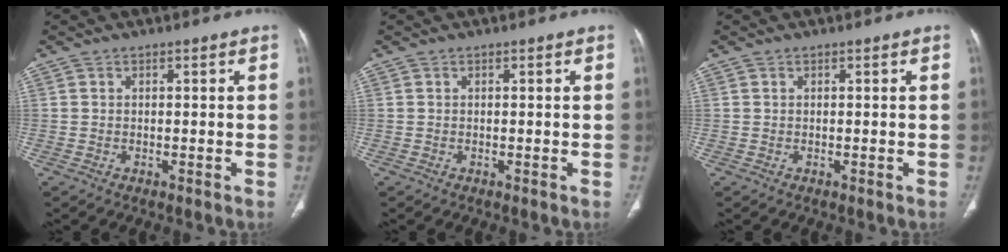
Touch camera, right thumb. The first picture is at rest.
{"total": 0.0}
{"total": 0.0}